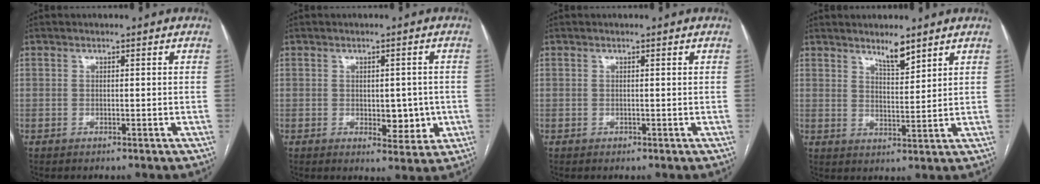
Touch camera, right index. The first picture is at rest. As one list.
[{"total": 5.3, "force": [-0.6, 2.8, 4.4], "torque": [-0.049, -0.001, 0.001]}, {"total": 0.0}, {"total": 4.1, "force": [3.4, 0.6, 2.2], "torque": [-0.039, -0.009, 0.061]}]